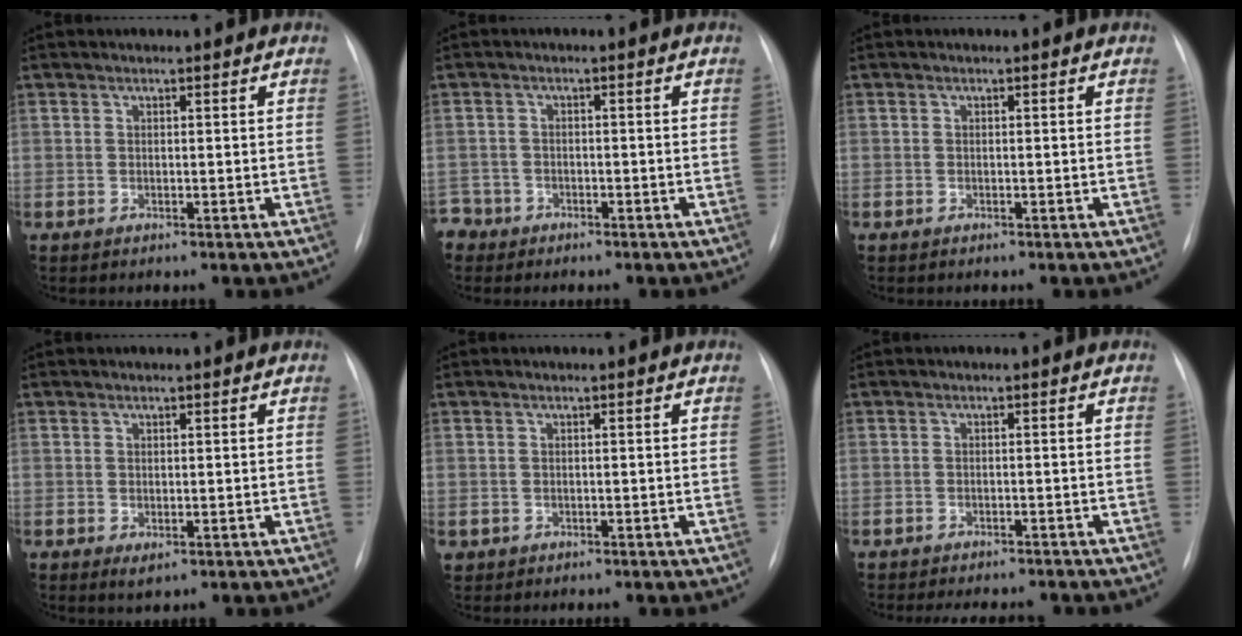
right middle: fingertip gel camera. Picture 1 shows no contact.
{"total": 3.7, "force": [-2.6, 2.4, -0.7], "torque": [0.014, 0.006, -0.054]}
{"total": 0.0}
{"total": 1.3, "force": [-0.3, 0.8, 1.1], "torque": [-0.016, -0.005, 0.004]}
{"total": 0.9, "force": [-0.2, 0.9, 0.2], "torque": [-0.002, 0.005, 0.003]}
{"total": 7.3, "force": [-6.5, 2.2, 2.4], "torque": [-0.026, 0.001, -0.078]}